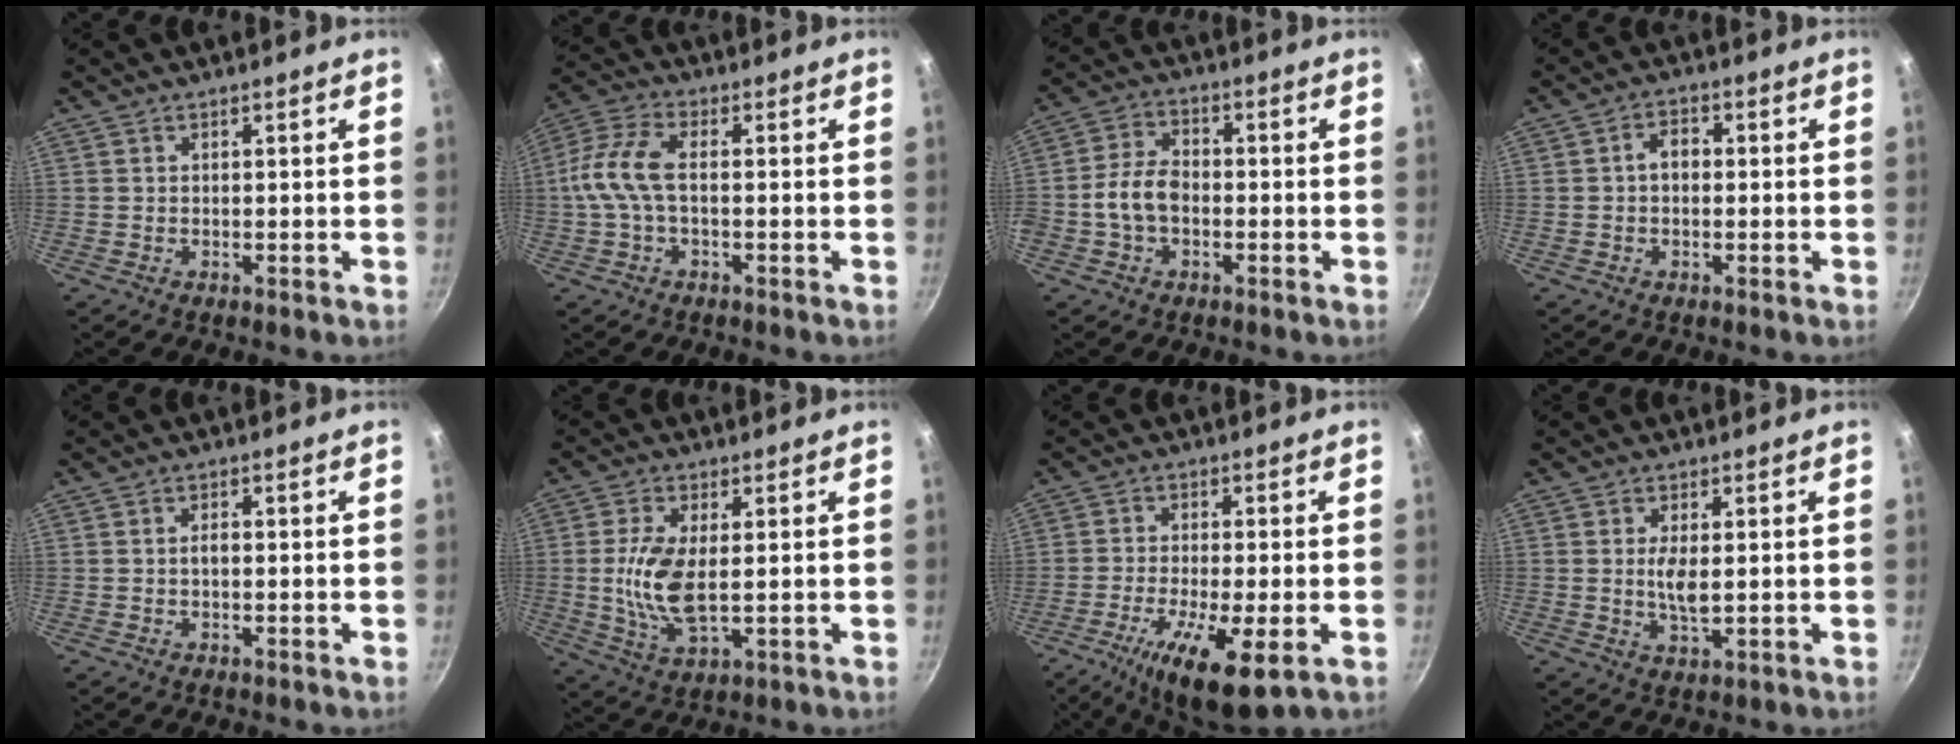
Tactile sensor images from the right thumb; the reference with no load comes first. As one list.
[{"total": 8.8, "force": [-0.6, 4.2, 7.7], "torque": [-0.175, 0.026, -0.027]}, {"total": 7.2, "force": [-1.7, 4.9, 5.0], "torque": [-0.083, 0.029, -0.041]}, {"total": 3.3, "force": [-0.1, 2.4, 2.3], "torque": [-0.026, 0.012, -0.007]}, {"total": 1.3, "force": [-0.2, 0.6, 1.1], "torque": [-0.018, 0.007, -0.004]}, {"total": 9.8, "force": [0.4, 4.4, 8.7], "torque": [-0.180, -0.008, 0.009]}, {"total": 13.4, "force": [-5.2, 3.8, 11.8], "torque": [-0.220, -0.004, -0.087]}, {"total": 4.3, "force": [0.4, 1.6, 3.9], "torque": [-0.079, -0.005, 0.008]}]